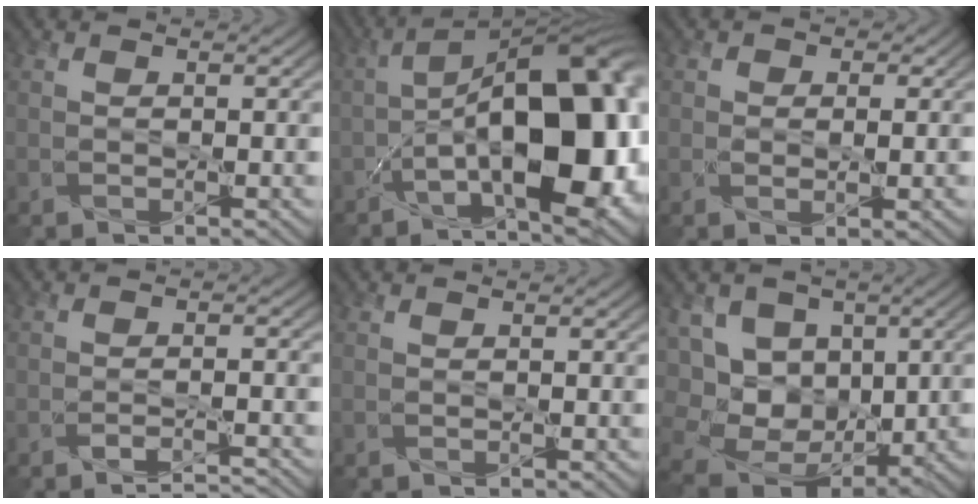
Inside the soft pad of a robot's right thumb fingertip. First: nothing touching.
{"total": 21.5, "force": [-4.8, 9.4, 18.8], "torque": [-0.253, 0.005, -0.087]}
{"total": 2.1, "force": [0.3, 1.7, 1.1], "torque": [-0.020, -0.002, 0.000]}
{"total": 2.8, "force": [-2.3, 0.4, 1.4], "torque": [-0.019, 0.001, -0.041]}
{"total": 0.0}
{"total": 11.4, "force": [0.1, 9.2, 6.8], "torque": [-0.153, -0.004, 0.004]}